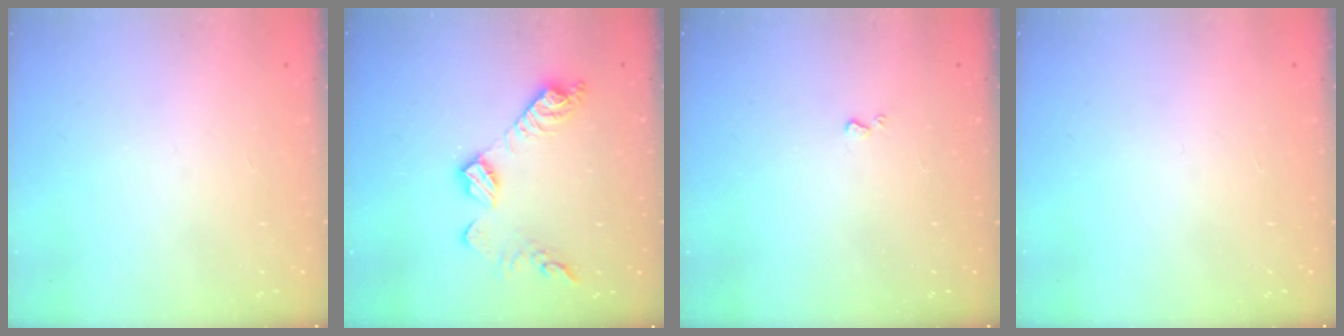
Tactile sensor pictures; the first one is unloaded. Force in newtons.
{"total": 11.7, "press": 11.7, "slide": 0.4}
{"total": 0.7, "press": 0.7, "slide": 0.2}
{"total": 0.0}